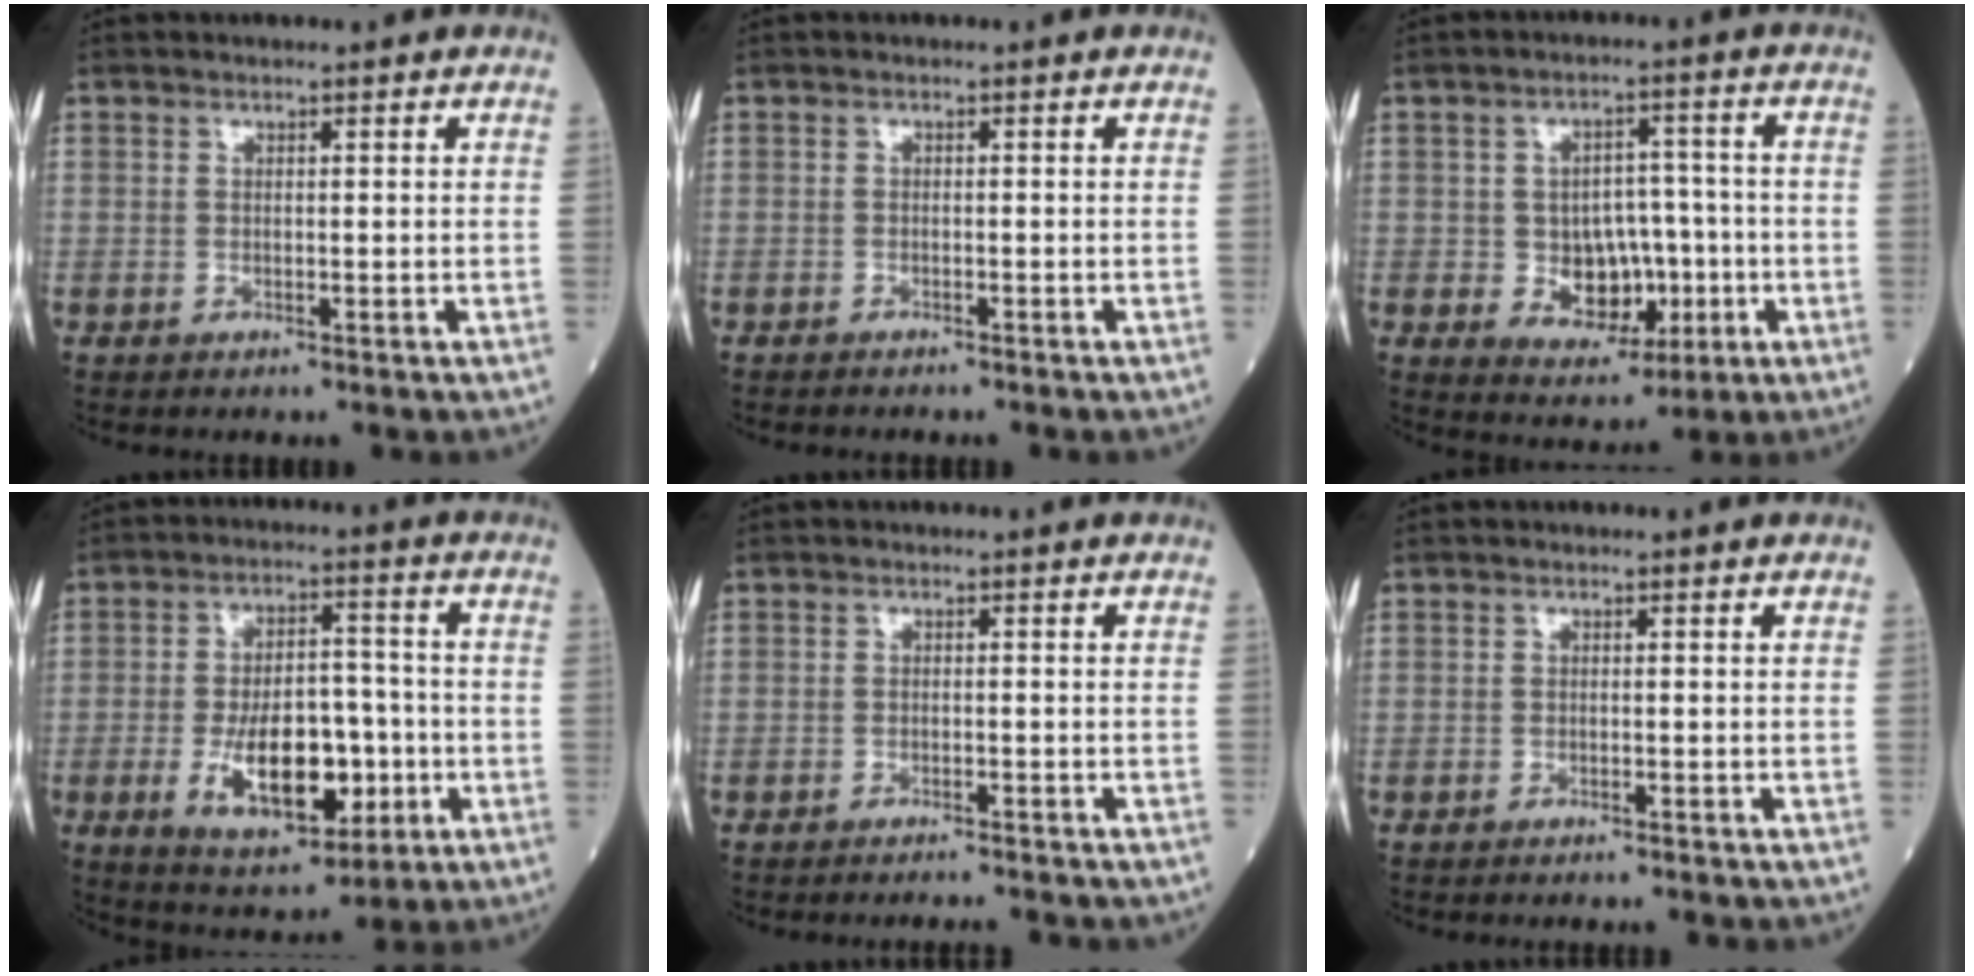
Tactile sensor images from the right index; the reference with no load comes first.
{"total": 2.7, "force": [-2.3, 1.0, 1.1], "torque": [-0.025, -0.006, -0.028]}
{"total": 13.5, "force": [-3.0, 7.6, 10.7], "torque": [-0.190, 0.010, -0.037]}
{"total": 14.8, "force": [-3.7, 7.0, 12.5], "torque": [-0.225, 0.008, -0.051]}
{"total": 4.6, "force": [-4.4, 0.9, 1.2], "torque": [-0.021, -0.002, -0.062]}
{"total": 3.2, "force": [-2.9, 0.9, 1.1], "torque": [-0.021, -0.005, -0.037]}